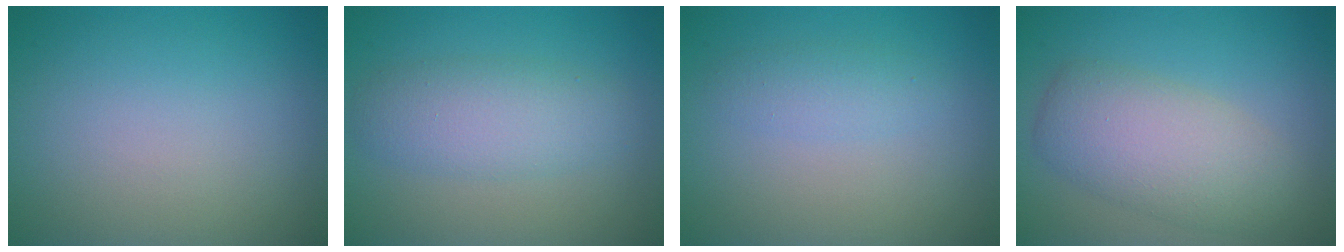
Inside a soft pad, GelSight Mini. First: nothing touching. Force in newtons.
{"total": 3.9, "press": 3.9, "slide": 0.0}
{"total": 1.6, "press": 1.6, "slide": 0.0}
{"total": 5.5, "press": 5.5, "slide": 0.5}